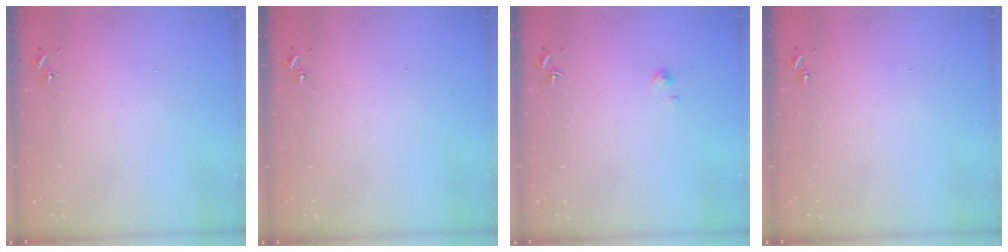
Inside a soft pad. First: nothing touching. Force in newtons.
{"total": 0.0}
{"total": 1.8, "press": 1.8, "slide": 0.2}
{"total": 0.0}